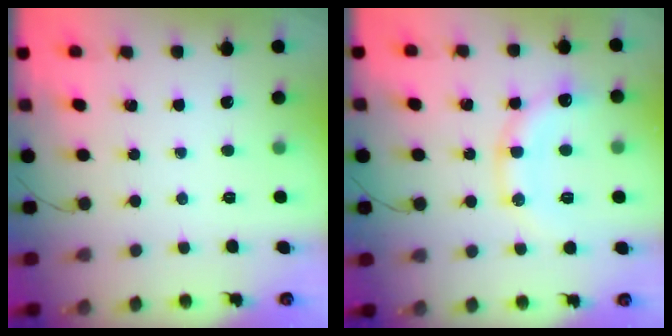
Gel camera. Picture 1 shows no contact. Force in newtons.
{"total": 11.1, "press": 11.0, "slide": 1.4}